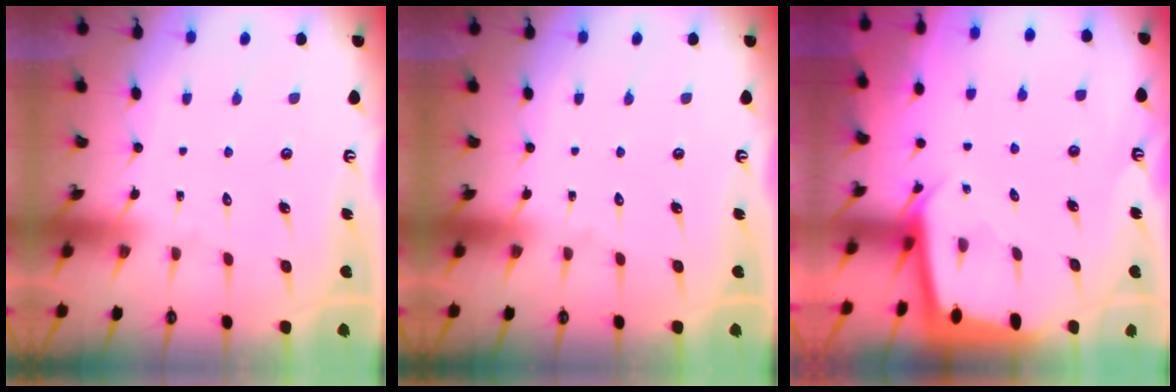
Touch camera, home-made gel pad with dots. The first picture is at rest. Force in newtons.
{"total": 0.0}
{"total": 2.3, "press": 2.3, "slide": 0.1}